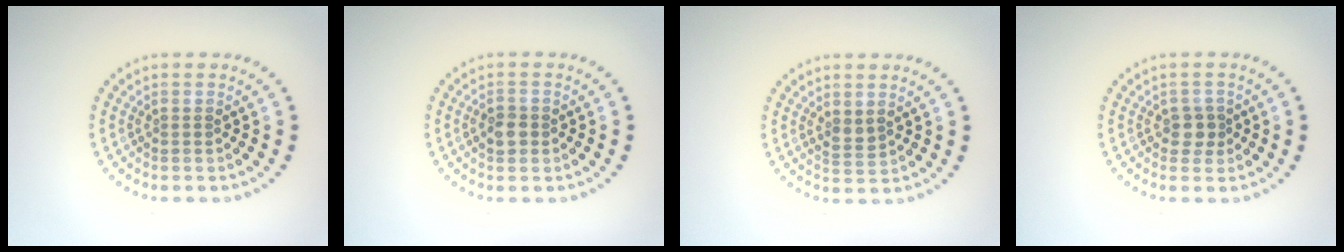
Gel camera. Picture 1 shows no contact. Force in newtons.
{"total": 1.7, "press": 1.6, "slide": 0.3}
{"total": 1.2, "press": 1.1, "slide": 0.5}
{"total": 1.8, "press": 1.5, "slide": 0.9}